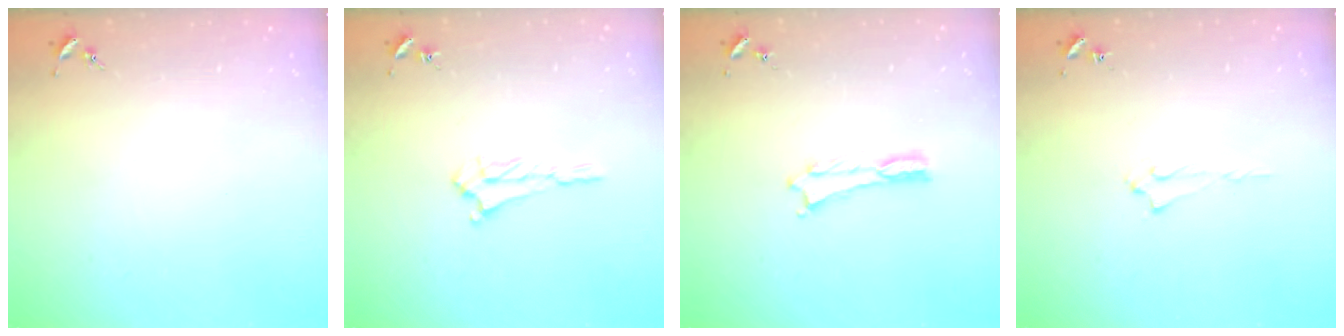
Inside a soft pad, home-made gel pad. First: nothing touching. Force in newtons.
{"total": 2.0, "press": 2.0, "slide": 0.5}
{"total": 0.0}
{"total": 1.7, "press": 1.6, "slide": 0.2}